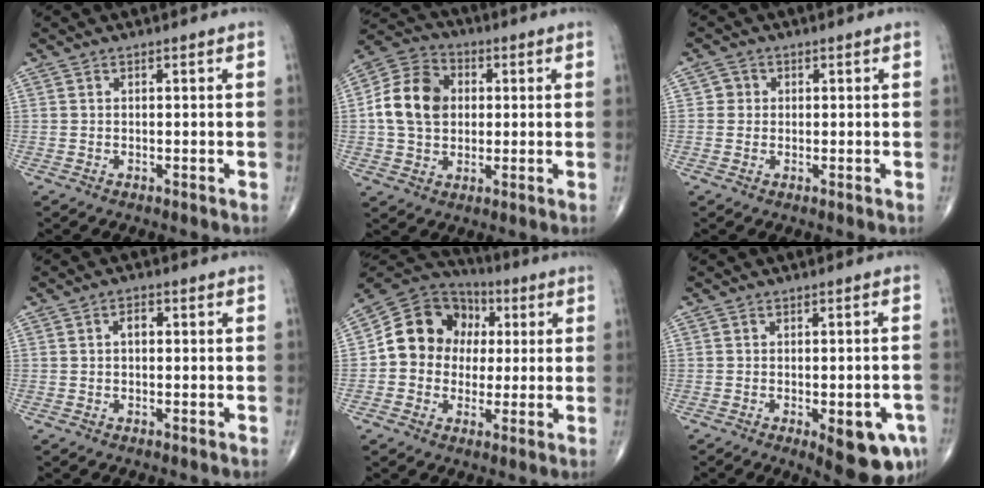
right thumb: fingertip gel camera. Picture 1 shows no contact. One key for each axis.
{"total": 12.6, "fx": 1.1, "fy": 9.8, "fz": 7.9, "tx": -0.126, "ty": 0.017, "tz": 0.012}
{"total": 2.1, "fx": 0.2, "fy": 2.0, "fz": 0.4, "tx": 0.007, "ty": 0.004, "tz": -0.001}
{"total": 2.1, "fx": 0.2, "fy": 1.3, "fz": 1.7, "tx": -0.024, "ty": 0.010, "tz": 0.000}
{"total": 13.8, "fx": 1.2, "fy": 12.0, "fz": 6.7, "tx": -0.080, "ty": 0.026, "tz": 0.011}
{"total": 10.4, "fx": -4.0, "fy": 3.8, "fz": 8.8, "tx": -0.089, "ty": 0.003, "tz": -0.042}